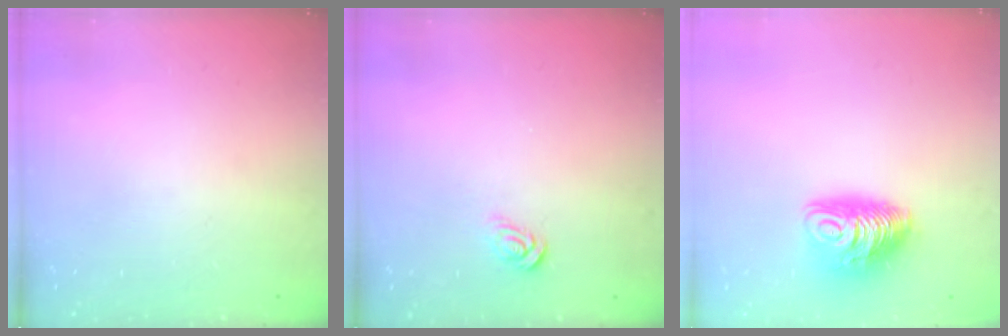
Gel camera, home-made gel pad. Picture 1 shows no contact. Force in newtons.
{"total": 4.3, "press": 4.3, "slide": 0.4}
{"total": 10.1, "press": 10.1, "slide": 0.5}